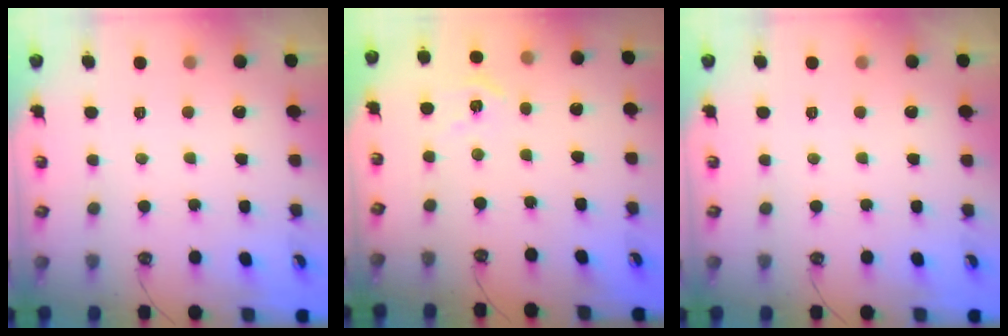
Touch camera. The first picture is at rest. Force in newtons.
{"total": 5.3, "press": 5.3, "slide": 0.3}
{"total": 0.0}